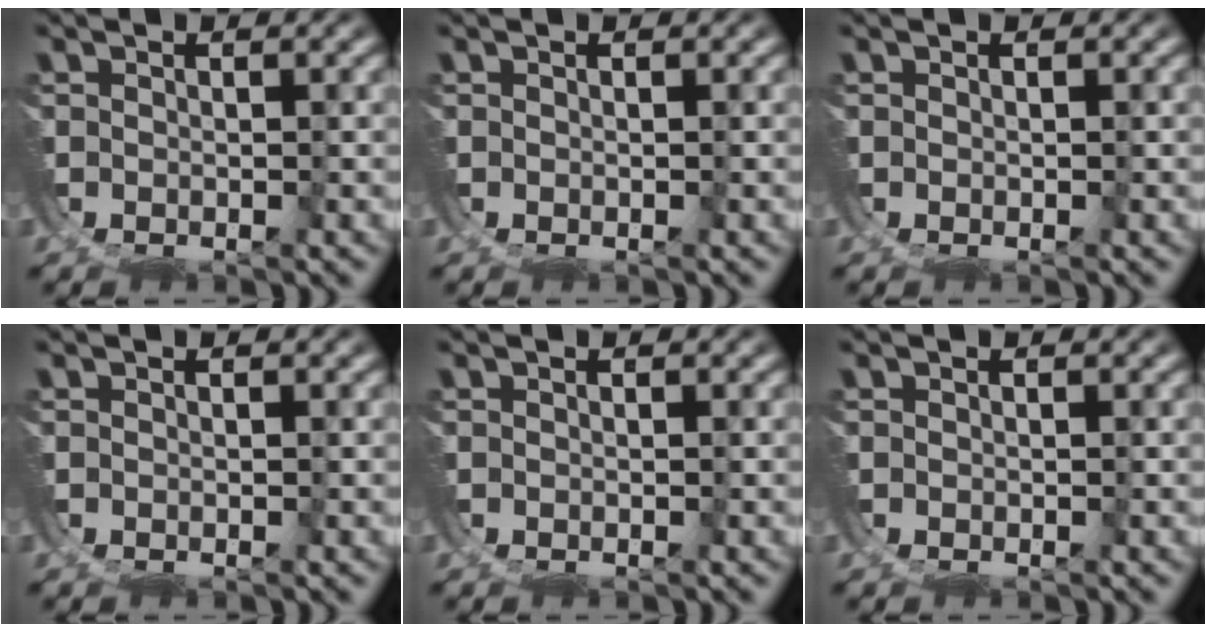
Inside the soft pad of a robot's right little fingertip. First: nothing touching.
{"total": 0.0}
{"total": 0.0}
{"total": 0.0}
{"total": 0.0}
{"total": 0.0}